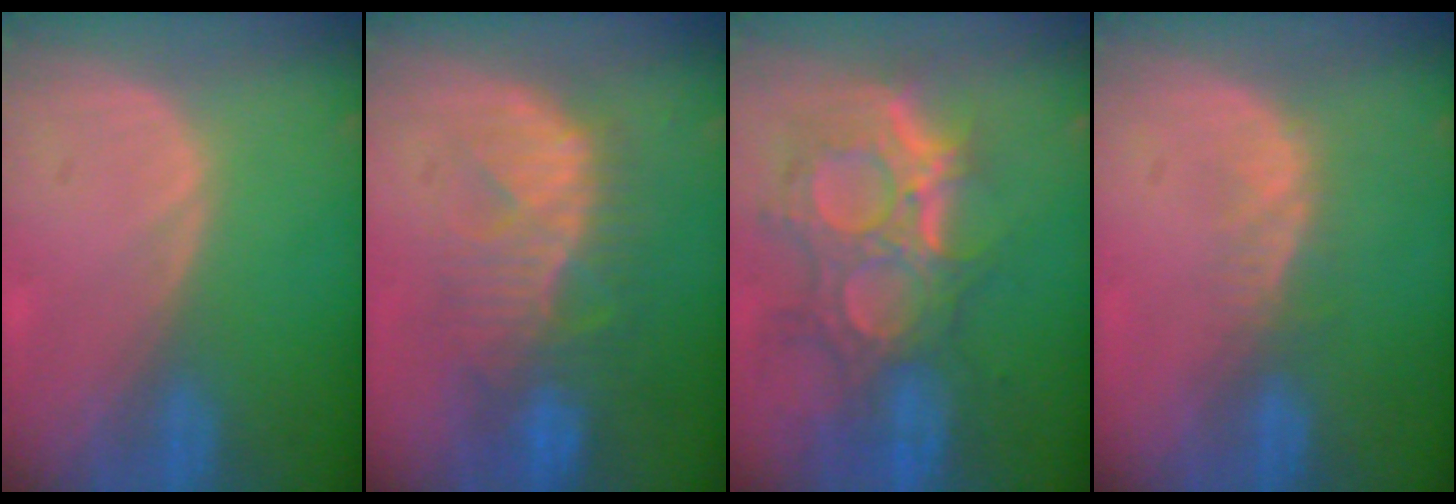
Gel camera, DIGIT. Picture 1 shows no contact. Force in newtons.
{"total": 9.8, "press": 9.0, "slide": 3.9}
{"total": 12.1, "press": 10.8, "slide": 5.4}
{"total": 2.8, "press": 2.3, "slide": 1.7}